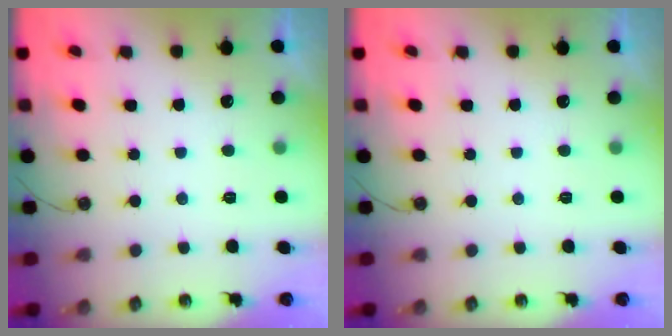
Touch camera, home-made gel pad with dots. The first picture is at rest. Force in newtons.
{"total": 0.0}